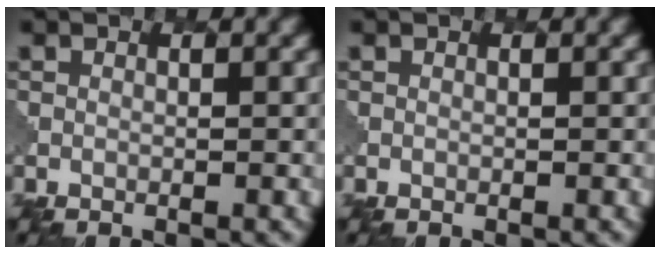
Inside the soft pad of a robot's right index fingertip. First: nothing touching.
{"total": 0.0}